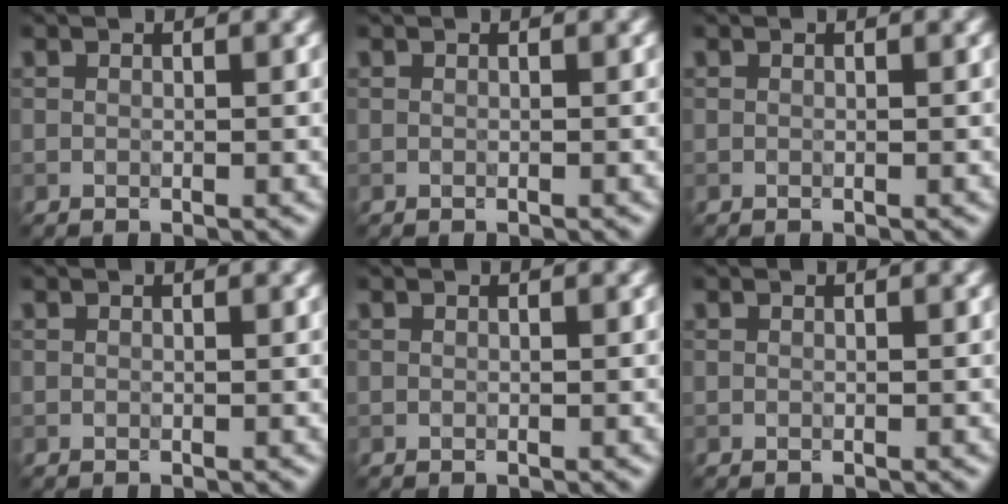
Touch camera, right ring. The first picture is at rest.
{"total": 0.0}
{"total": 0.0}
{"total": 0.0}
{"total": 0.0}
{"total": 0.0}